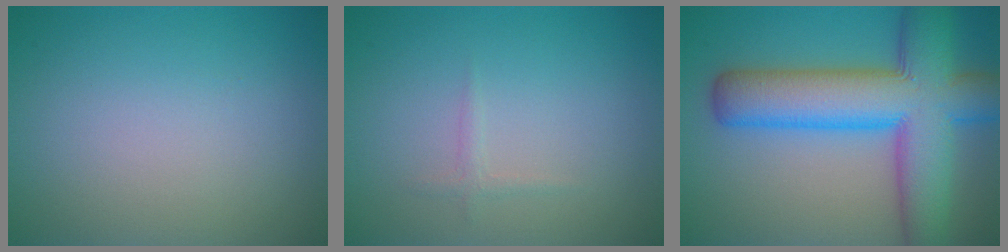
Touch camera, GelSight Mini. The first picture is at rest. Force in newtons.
{"total": 0.7, "press": 0.7, "slide": 0.1}
{"total": 11.0, "press": 11.0, "slide": 0.5}